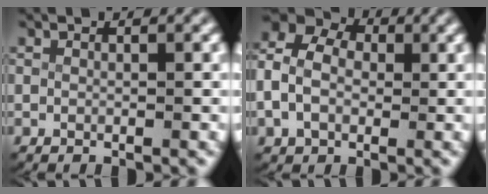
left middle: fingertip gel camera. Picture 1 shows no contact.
{"total": 10.2, "force": [1.7, 8.4, 5.5], "torque": [-0.112, 0.024, 0.005]}